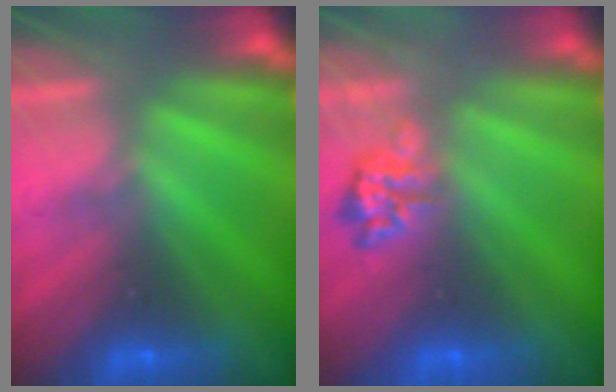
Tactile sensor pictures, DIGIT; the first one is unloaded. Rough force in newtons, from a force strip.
{"total": 2.4}